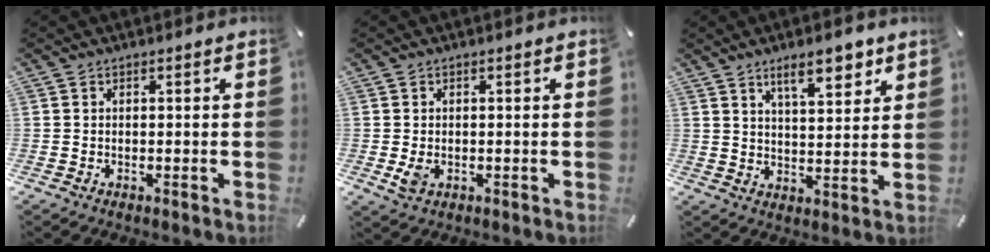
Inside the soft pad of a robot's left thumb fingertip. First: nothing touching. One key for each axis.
{"total": 2.6, "fx": -0.6, "fy": 1.9, "fz": 1.7, "tx": -0.042, "ty": -0.002, "tz": -0.011}
{"total": 9.4, "fx": 6.0, "fy": 3.7, "fz": 6.3, "tx": -0.087, "ty": -0.024, "tz": 0.100}